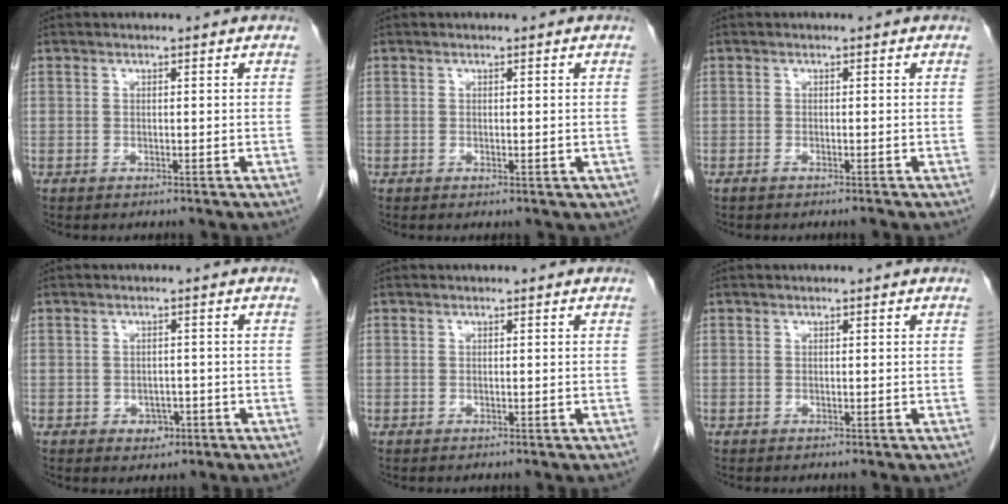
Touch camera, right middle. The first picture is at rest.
{"total": 1.0, "force": [-0.3, 0.6, 0.7], "torque": [-0.010, -0.002, 0.002]}
{"total": 1.0, "force": [-0.8, -0.1, 0.5], "torque": [-0.011, -0.001, -0.015]}
{"total": 2.5, "force": [-1.1, 1.8, 1.3], "torque": [-0.013, 0.004, -0.007]}
{"total": 0.0}
{"total": 0.0}